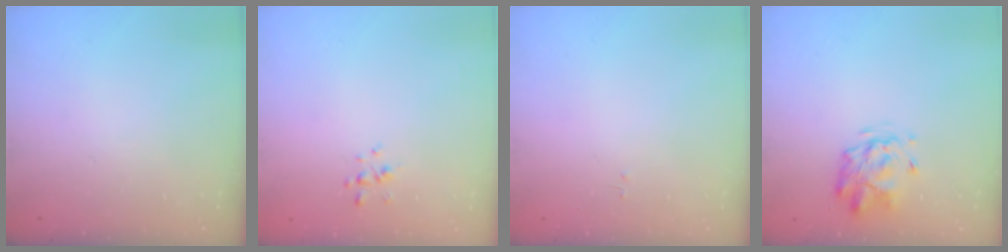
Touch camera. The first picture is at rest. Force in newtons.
{"total": 3.2, "press": 3.1, "slide": 0.8}
{"total": 0.0}
{"total": 2.8, "press": 2.4, "slide": 1.4}